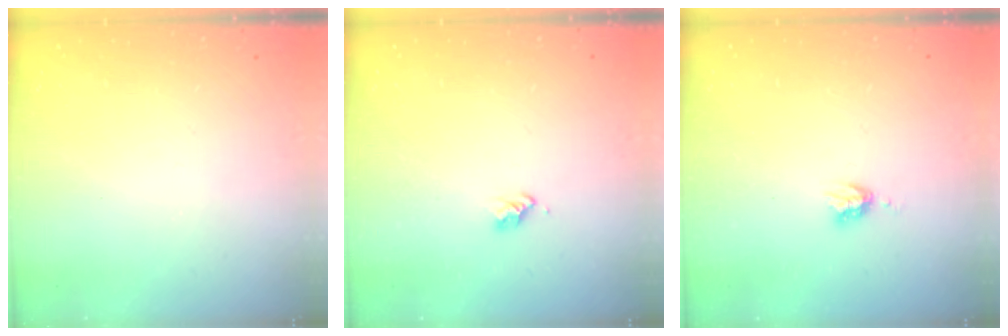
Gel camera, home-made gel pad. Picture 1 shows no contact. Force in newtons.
{"total": 2.7, "press": 2.7, "slide": 0.2}
{"total": 3.1, "press": 3.1, "slide": 0.4}